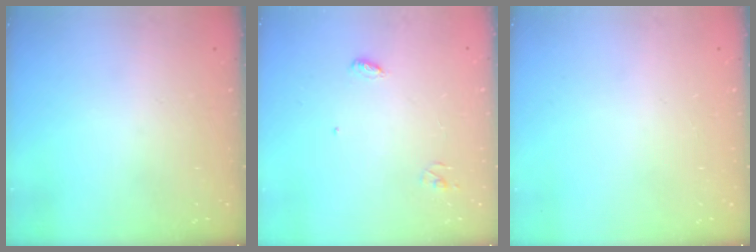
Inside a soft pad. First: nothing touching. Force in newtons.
{"total": 3.8, "press": 3.7, "slide": 0.4}
{"total": 0.0}